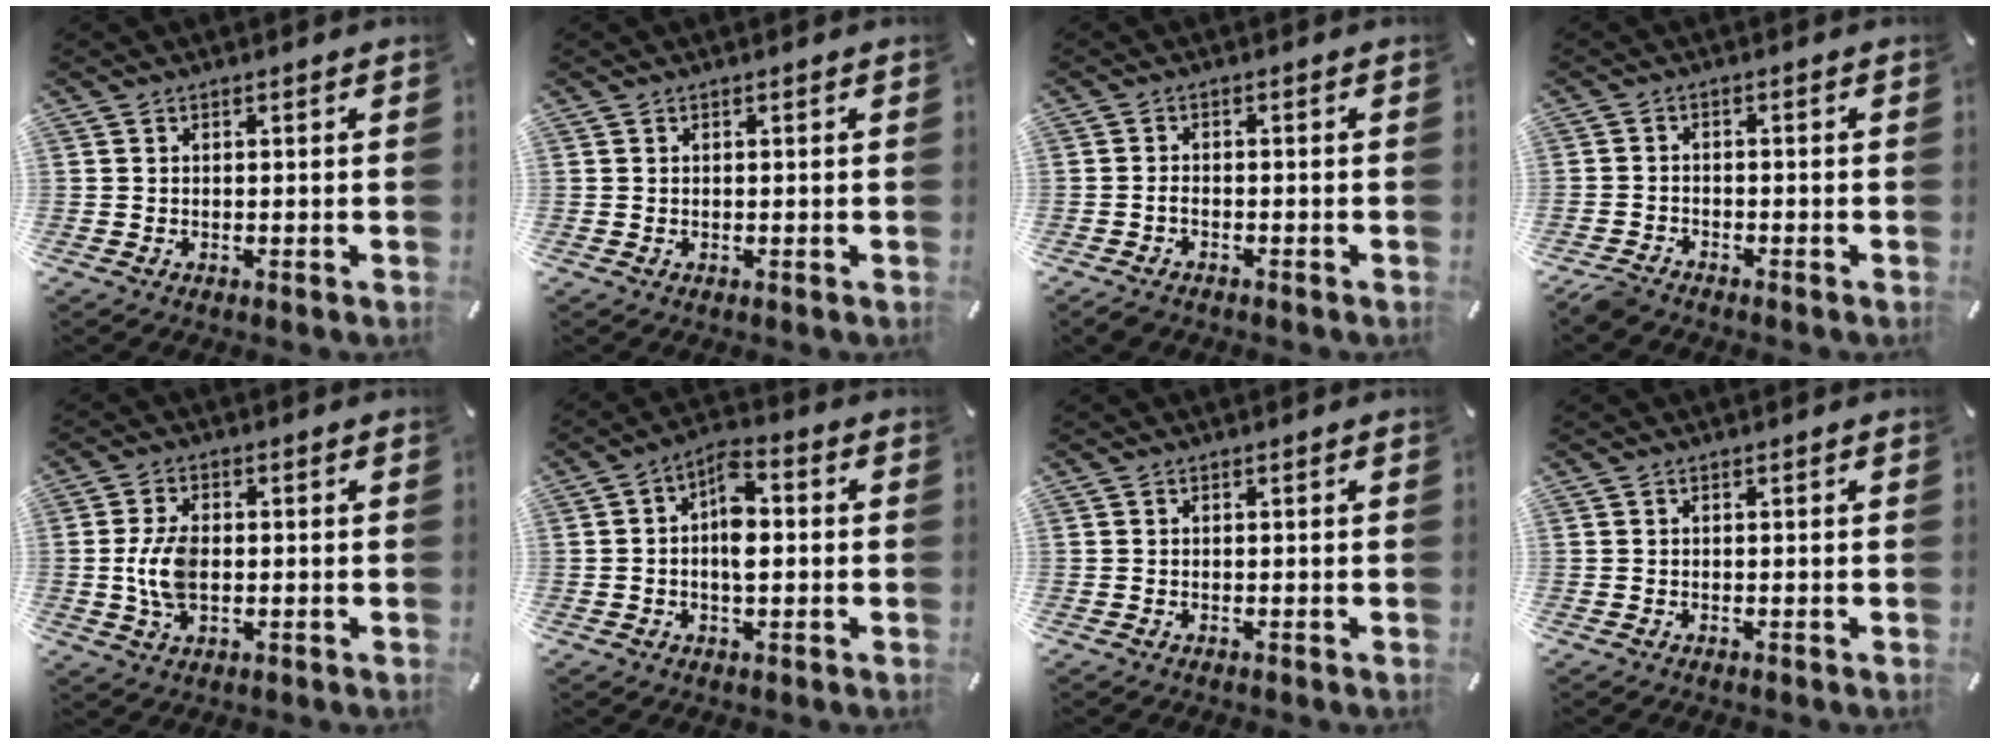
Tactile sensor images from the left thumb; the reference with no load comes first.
{"total": 0.0}
{"total": 1.8, "force": [-1.2, 1.0, 1.0], "torque": [-0.029, 0.002, -0.025]}
{"total": 2.8, "force": [-2.6, 1.1, 0.7], "torque": [-0.024, 0.011, -0.055]}
{"total": 7.6, "force": [-0.3, 4.5, 6.1], "torque": [-0.136, 0.002, -0.008]}
{"total": 7.4, "force": [-0.2, 4.1, 6.2], "torque": [-0.103, 0.009, -0.007]}
{"total": 0.0}
{"total": 0.0}